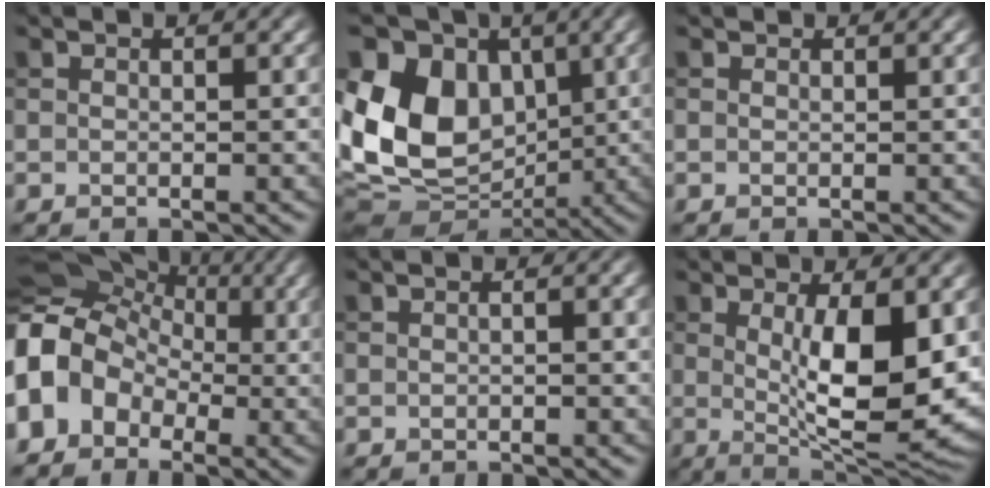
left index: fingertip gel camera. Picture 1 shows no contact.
{"total": 14.0, "force": [0.8, 10.6, 9.1], "torque": [-0.170, 0.009, 0.021]}
{"total": 0.5, "force": [0.4, 0.3, 0.1], "torque": [-0.004, -0.003, 0.004]}
{"total": 9.3, "force": [-2.3, 7.5, 5.0], "torque": [-0.100, 0.015, -0.058]}
{"total": 0.7, "force": [-0.5, 0.1, 0.5], "torque": [-0.011, -0.001, -0.009]}
{"total": 9.6, "force": [0.3, 3.1, 9.1], "torque": [-0.147, -0.022, 0.013]}